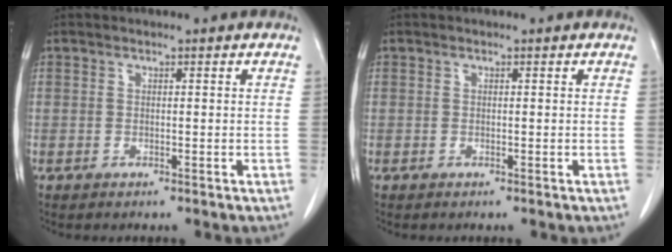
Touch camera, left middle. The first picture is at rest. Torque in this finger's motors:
{"motor_torque": [0.00, 0.00, 0.00, 0.00]}